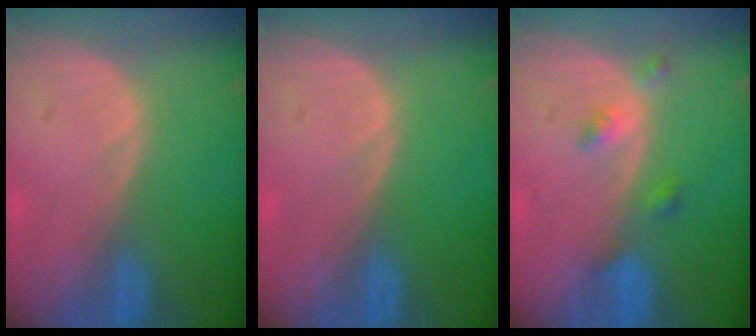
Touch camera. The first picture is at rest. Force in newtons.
{"total": 0.0}
{"total": 2.9, "press": 2.9, "slide": 0.2}